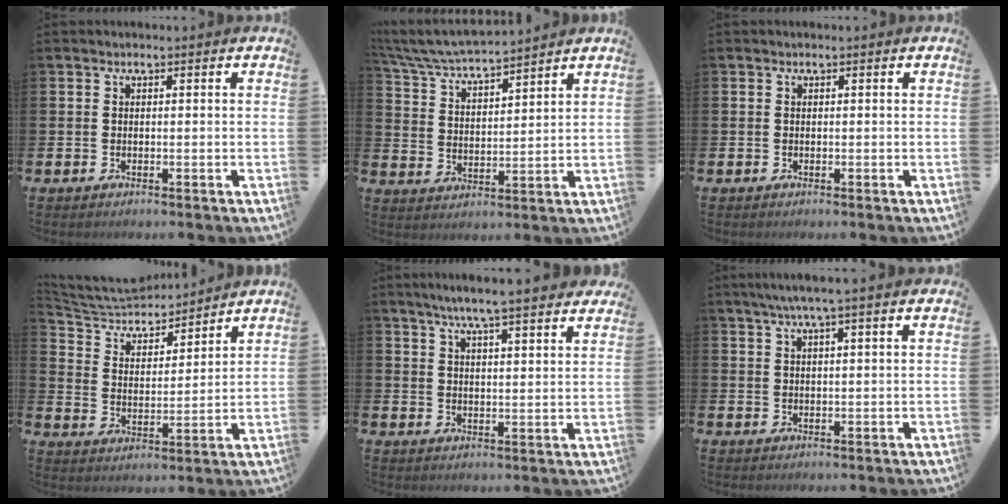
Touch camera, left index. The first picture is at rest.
{"total": 5.9, "force": [5.7, 0.5, 1.4], "torque": [-0.050, -0.041, 0.097]}
{"total": 0.0}
{"total": 6.9, "force": [6.6, 1.7, 1.3], "torque": [-0.060, -0.050, 0.111]}
{"total": 6.4, "force": [5.9, -0.1, 2.4], "torque": [-0.061, -0.026, 0.104]}
{"total": 3.8, "force": [2.9, -0.3, 2.4], "torque": [-0.059, 0.000, 0.053]}